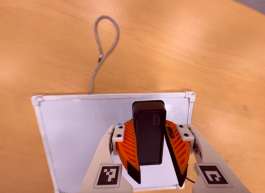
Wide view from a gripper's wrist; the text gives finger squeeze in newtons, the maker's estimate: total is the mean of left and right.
{"total": 9.5, "left": 10.7, "right": 8.4}